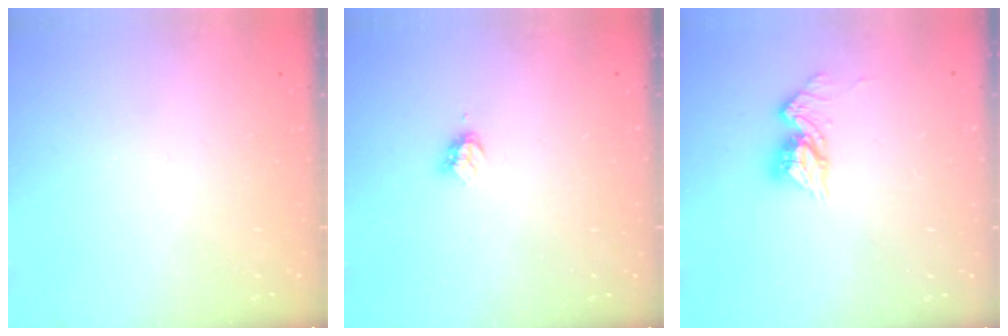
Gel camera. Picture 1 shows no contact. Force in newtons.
{"total": 3.6, "press": 3.6, "slide": 0.7}
{"total": 10.1, "press": 10.1, "slide": 0.7}